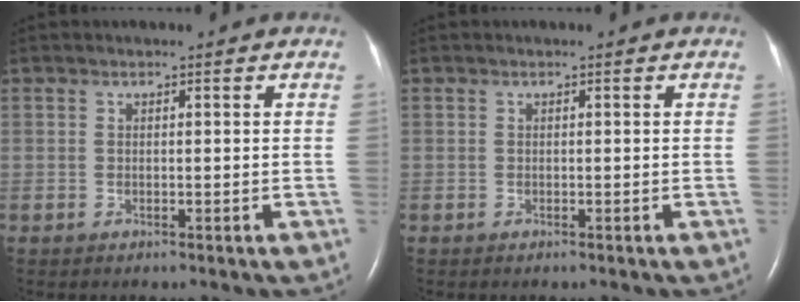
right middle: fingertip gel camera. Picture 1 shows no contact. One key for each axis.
{"total": 0.0}